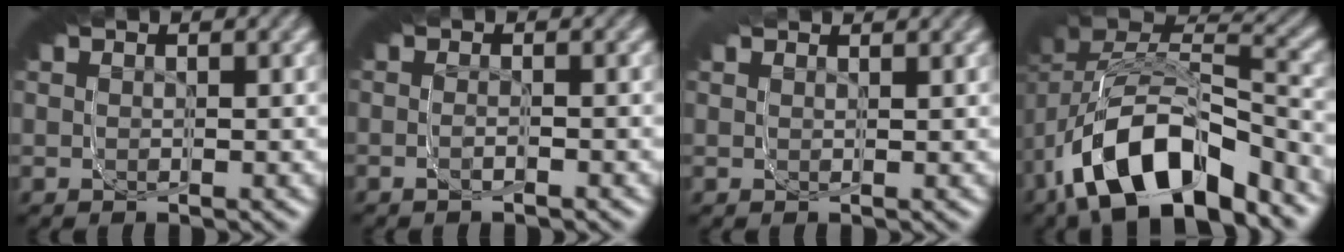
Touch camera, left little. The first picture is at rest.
{"total": 1.3, "force": [-0.4, -1.1, 0.5], "torque": [0.007, 0.012, -0.012]}
{"total": 0.9, "force": [0.7, 0.6, 0.2], "torque": [-0.015, 0.003, 0.011]}
{"total": 10.0, "force": [-6.9, 5.4, 4.8], "torque": [-0.104, -0.015, -0.109]}